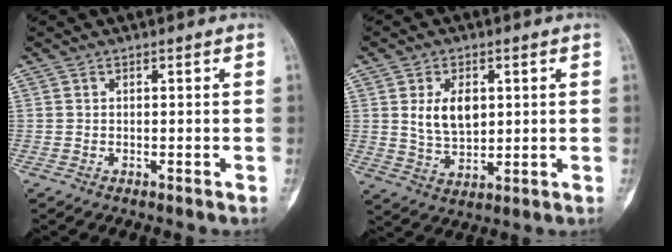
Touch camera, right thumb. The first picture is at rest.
{"total": 8.0, "force": [1.9, 5.1, 5.9], "torque": [-0.086, -0.013, 0.042]}